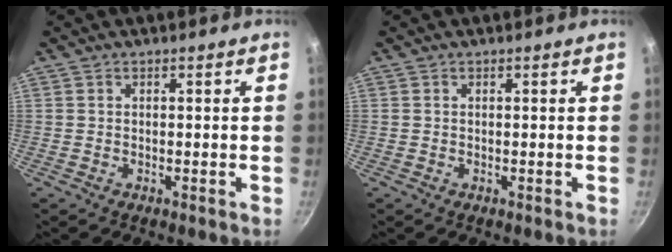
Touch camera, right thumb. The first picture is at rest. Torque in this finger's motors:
{"motor_torque": [0.15, 0.03, -0.20, 0.59, 0.03]}